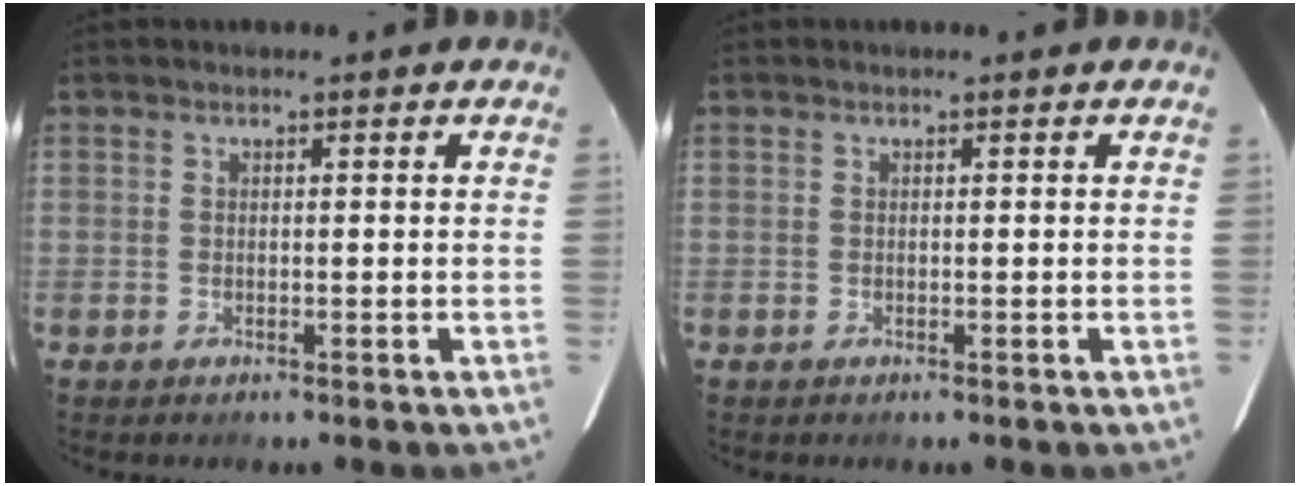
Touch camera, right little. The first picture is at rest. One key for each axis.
{"total": 0.0}